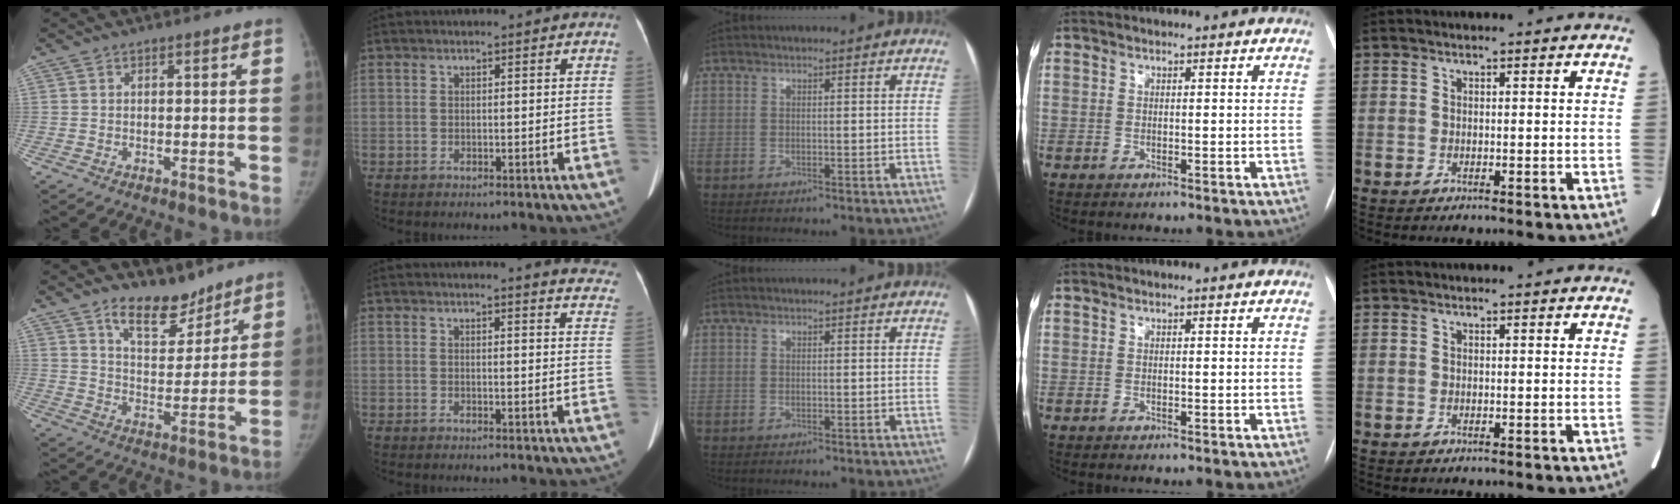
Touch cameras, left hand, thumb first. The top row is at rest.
{"thumb": {"total": 10.2, "force": [7.9, 4.9, 4.1], "torque": [-0.033, -0.062, 0.140]}, "index": {"total": 9.9, "force": [9.7, 0.6, 2.0], "torque": [0.004, -0.071, 0.069]}}